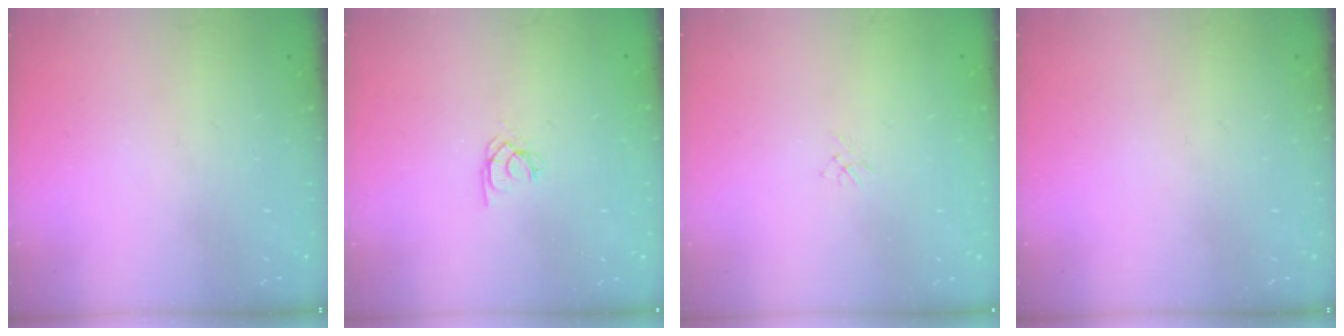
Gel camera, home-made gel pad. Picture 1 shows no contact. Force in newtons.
{"total": 1.9, "press": 1.9, "slide": 0.2}
{"total": 1.1, "press": 1.0, "slide": 0.3}
{"total": 0.0}